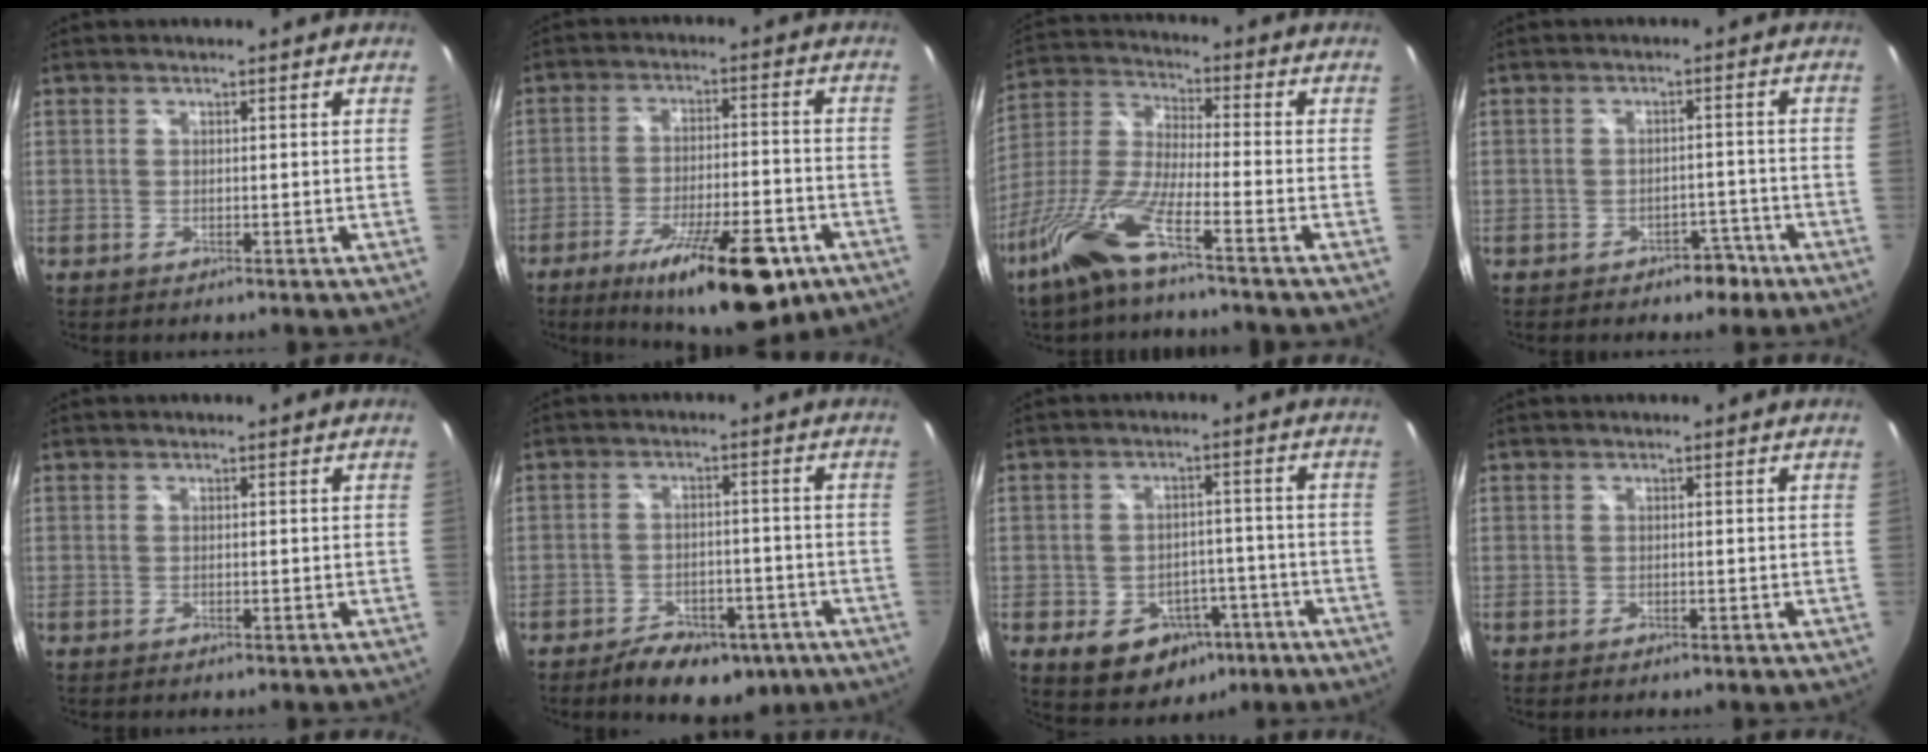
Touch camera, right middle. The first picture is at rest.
{"total": 18.6, "force": [-11.2, 5.5, 13.8], "torque": [-0.227, -0.029, -0.163]}
{"total": 12.7, "force": [-8.1, 1.1, 9.7], "torque": [-0.216, -0.010, -0.165]}
{"total": 3.9, "force": [-2.7, 2.5, 1.4], "torque": [-0.025, 0.010, -0.029]}
{"total": 0.0}
{"total": 11.7, "force": [-7.9, 6.0, 6.1], "torque": [-0.121, 0.002, -0.103]}
{"total": 12.1, "force": [-5.7, 9.0, 5.7], "torque": [-0.105, 0.021, -0.051]}
{"total": 0.7, "force": [-0.3, 0.5, 0.3], "torque": [-0.003, -0.004, -0.007]}